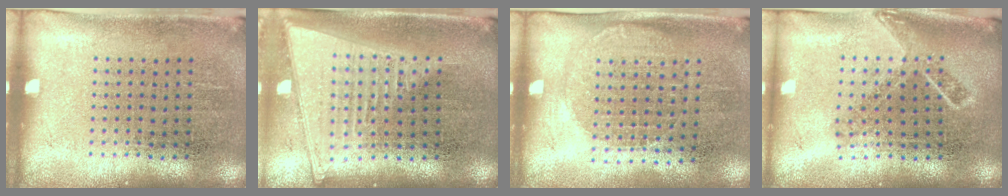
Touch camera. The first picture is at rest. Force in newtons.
{"total": 2.1, "press": 1.8, "slide": 1.2}
{"total": 1.2, "press": 1.1, "slide": 0.6}
{"total": 1.8, "press": 1.3, "slide": 1.2}